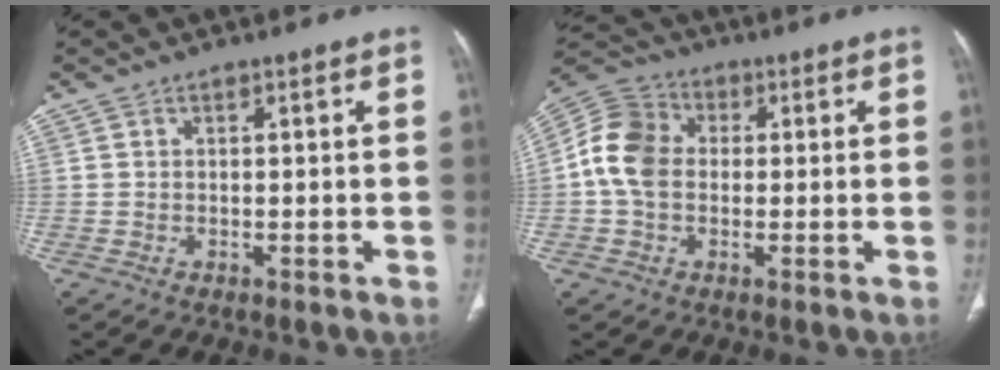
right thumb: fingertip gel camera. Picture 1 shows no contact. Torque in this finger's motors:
{"motor_torque": [-0.09, 0.61, 0.92, -0.09, 0.08]}